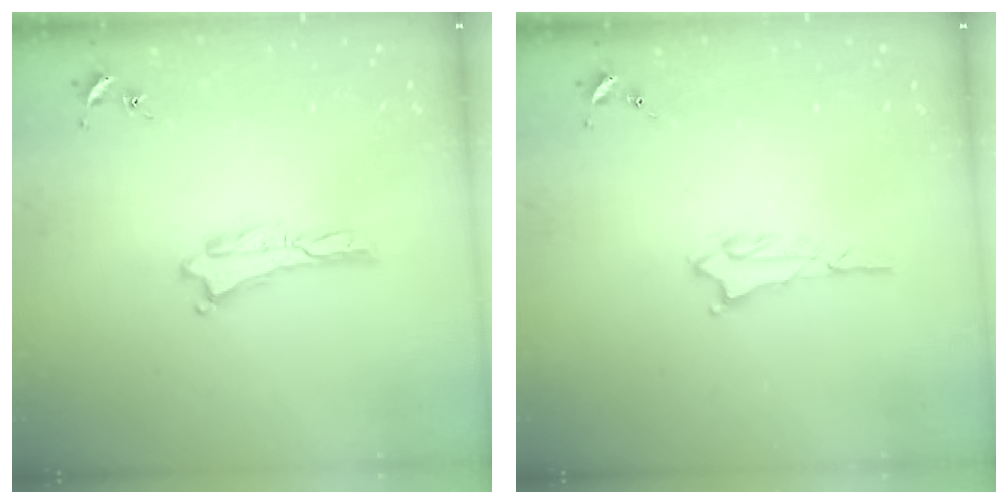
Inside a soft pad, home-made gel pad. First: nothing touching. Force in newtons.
{"total": 1.8, "press": 1.8, "slide": 0.2}